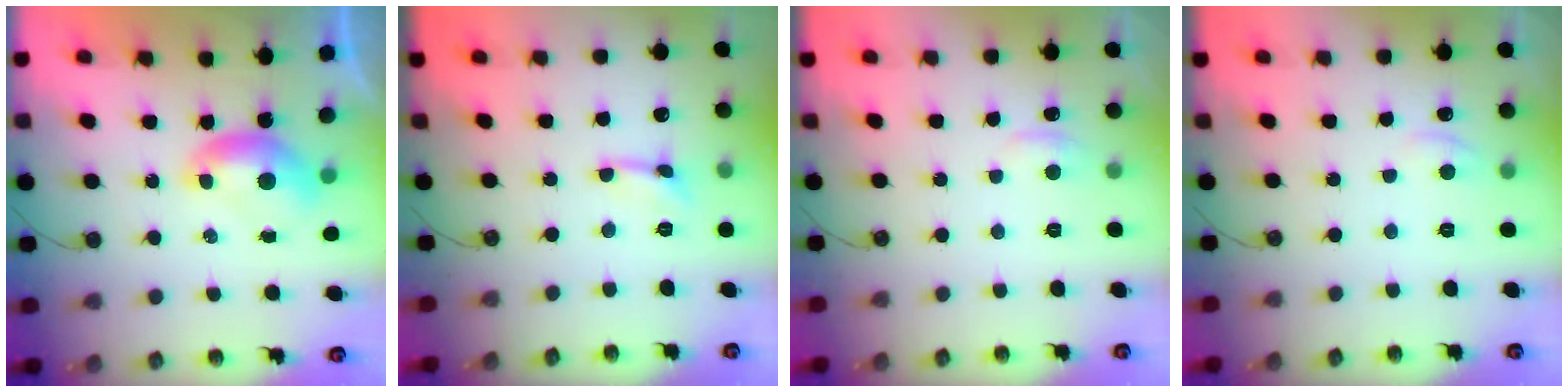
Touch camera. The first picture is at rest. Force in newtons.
{"total": 0.9, "press": 0.8, "slide": 0.4}
{"total": 2.1, "press": 2.0, "slide": 0.6}
{"total": 2.1, "press": 2.1, "slide": 0.4}